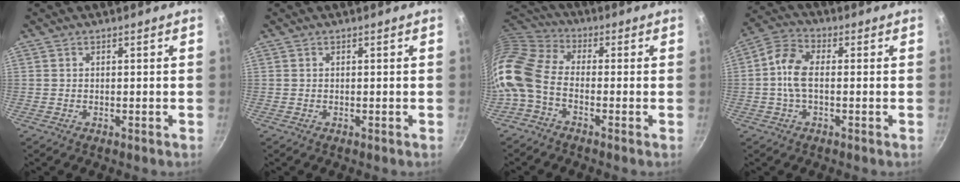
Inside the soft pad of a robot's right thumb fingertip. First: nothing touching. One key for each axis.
{"total": 0.0}
{"total": 10.2, "fx": -3.2, "fy": 6.3, "fz": 7.4, "tx": -0.147, "ty": 0.035, "tz": -0.086}
{"total": 7.2, "fx": -0.4, "fy": 3.9, "fz": 6.0, "tx": -0.129, "ty": 0.029, "tz": -0.021}